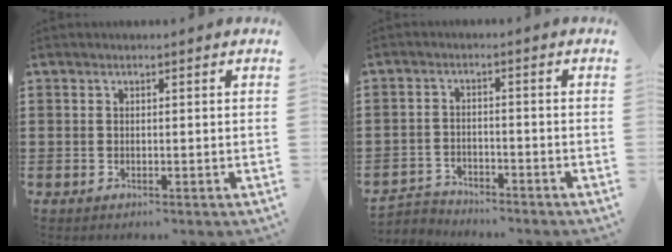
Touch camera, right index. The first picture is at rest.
{"total": 2.9, "force": [-2.8, 0.7, -0.4], "torque": [-0.004, 0.002, -0.063]}